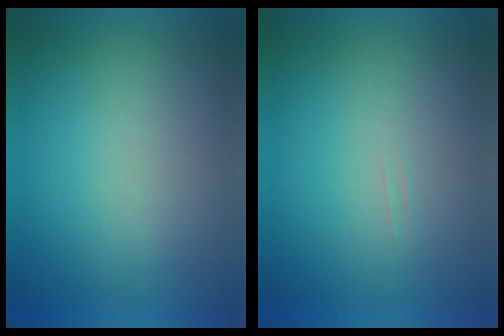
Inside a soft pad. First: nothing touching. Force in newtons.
{"total": 1.0}